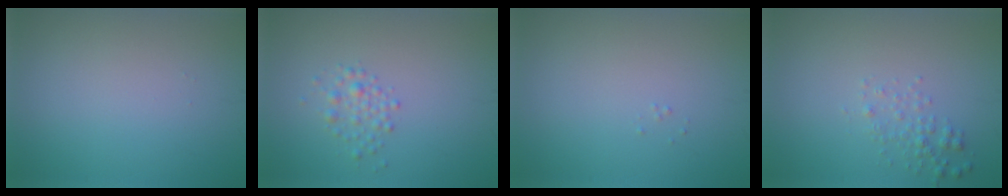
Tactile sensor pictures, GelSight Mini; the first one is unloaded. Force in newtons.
{"total": 1.7, "press": 1.7, "slide": 0.0}
{"total": 0.0}
{"total": 1.5, "press": 1.5, "slide": 0.1}